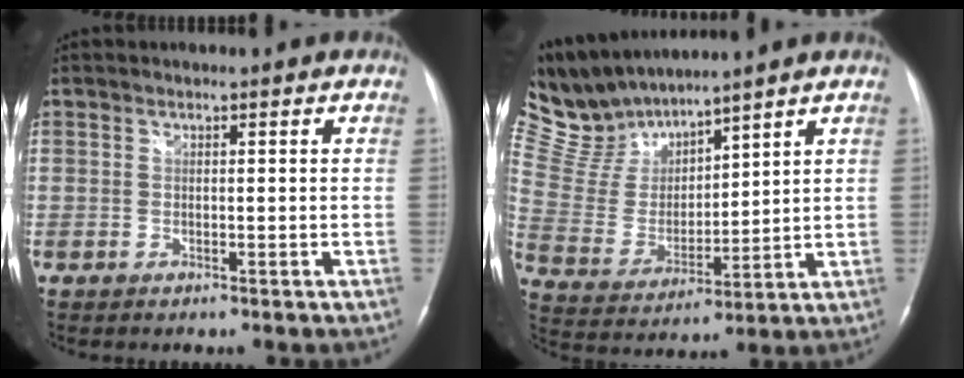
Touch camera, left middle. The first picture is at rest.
{"total": 11.1, "force": [10.5, 2.3, 2.4], "torque": [-0.075, 0.013, 0.228]}